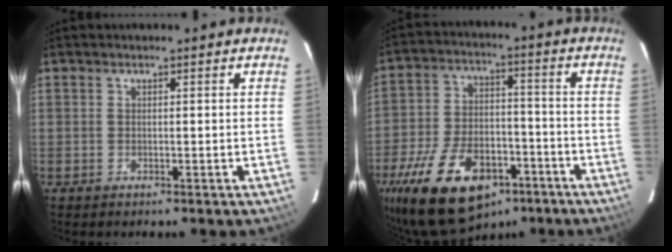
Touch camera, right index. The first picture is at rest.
{"total": 23.2, "force": [-13.7, 12.7, 13.9], "torque": [-0.291, -0.009, -0.211]}